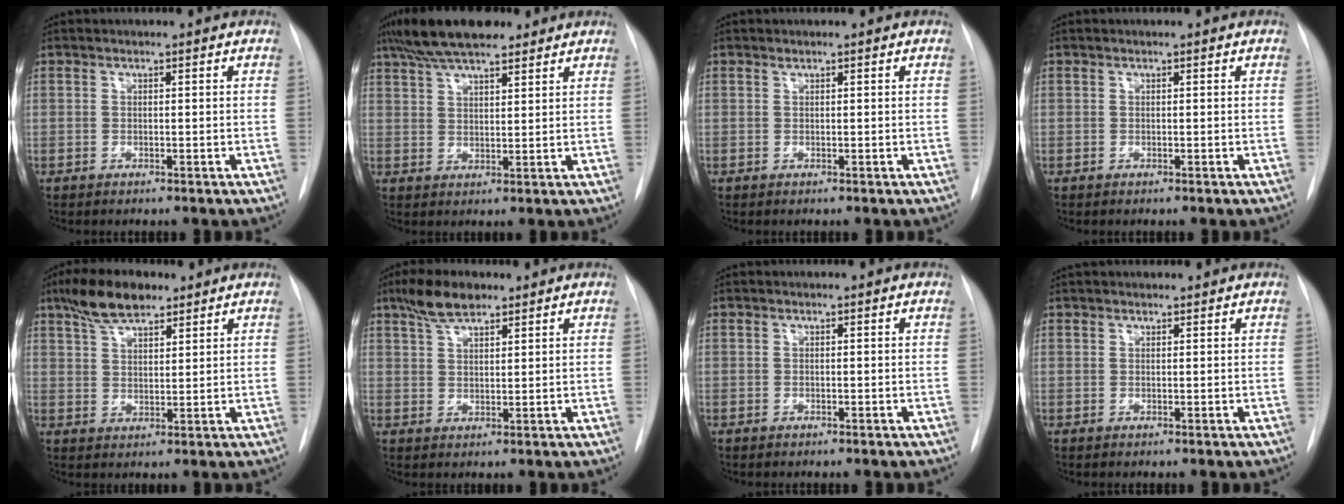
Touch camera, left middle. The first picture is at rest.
{"total": 11.0, "force": [8.5, 3.0, 6.4], "torque": [-0.118, 0.030, 0.146]}
{"total": 0.0}
{"total": 0.0}
{"total": 8.2, "force": [6.0, 3.1, 4.6], "torque": [-0.086, 0.015, 0.109]}
{"total": 5.7, "force": [4.2, 2.0, 3.3], "torque": [-0.066, 0.013, 0.080]}
{"total": 0.0}
{"total": 3.7, "force": [3.4, 1.0, 1.2], "torque": [-0.012, 0.033, 0.048]}